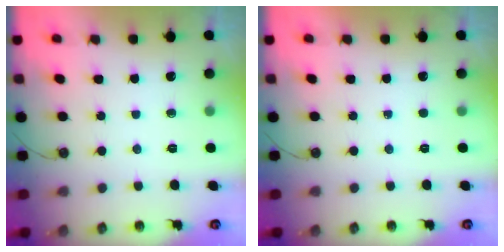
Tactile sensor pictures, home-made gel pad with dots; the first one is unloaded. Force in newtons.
{"total": 0.0}